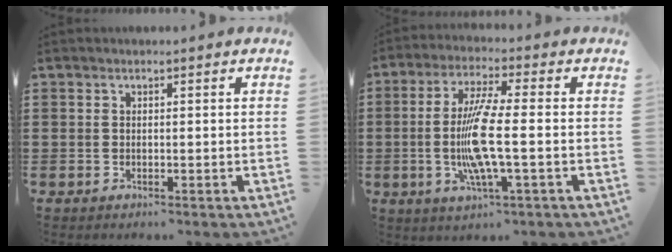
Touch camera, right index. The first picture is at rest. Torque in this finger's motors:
{"motor_torque": [2.14, 0.00, 1.04, 0.21]}